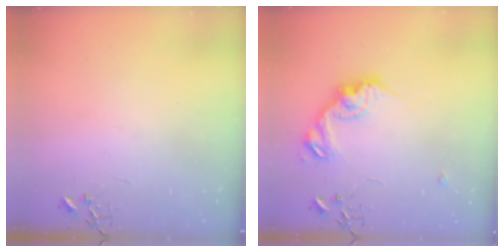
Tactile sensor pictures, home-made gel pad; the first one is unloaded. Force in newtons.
{"total": 13.8, "press": 13.8, "slide": 0.4}